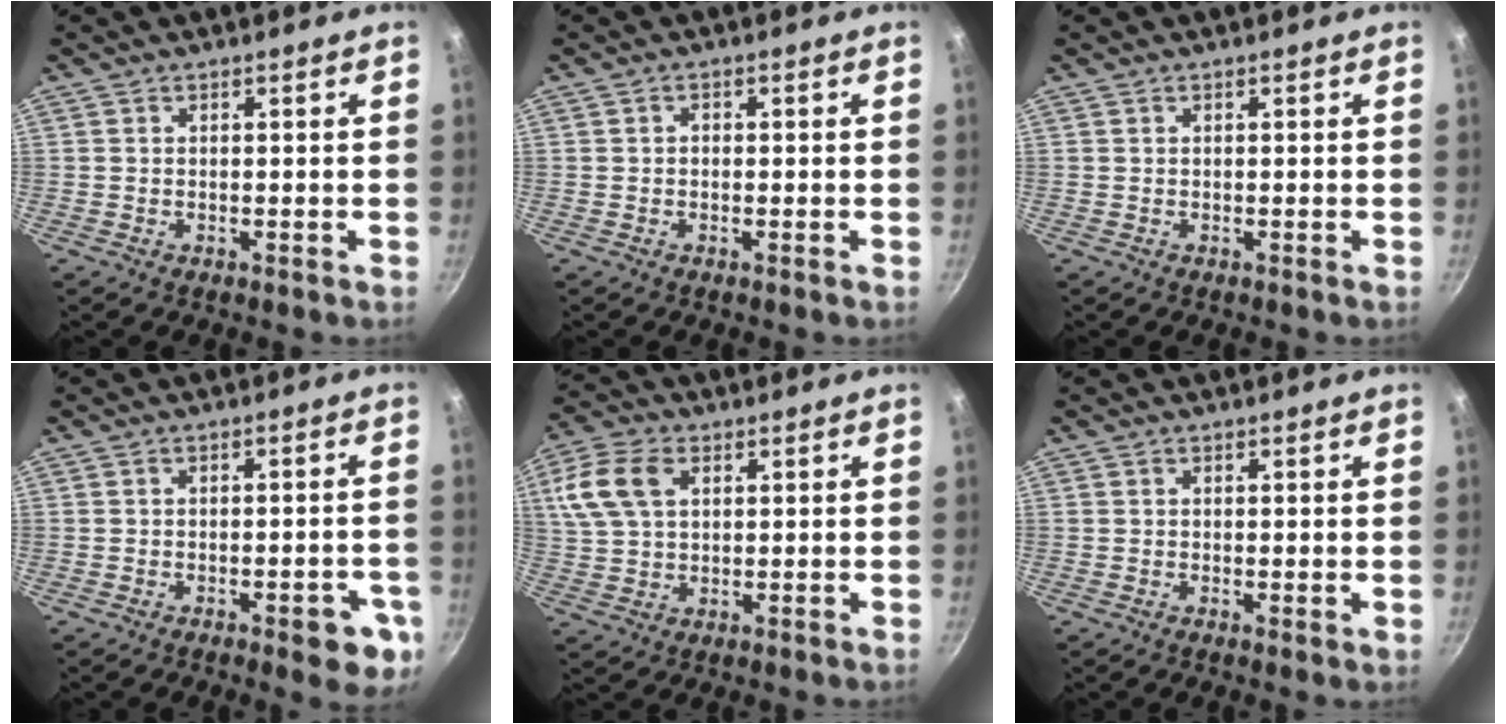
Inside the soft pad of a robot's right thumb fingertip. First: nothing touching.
{"total": 1.0, "force": [-0.1, 0.9, 0.6], "torque": [-0.009, 0.005, -0.003]}
{"total": 0.0}
{"total": 7.8, "force": [-3.1, 3.0, 6.4], "torque": [-0.055, 0.017, -0.033]}
{"total": 11.1, "force": [3.6, 7.3, 7.6], "torque": [-0.150, 0.009, 0.065]}
{"total": 0.7, "force": [0.1, 0.3, 0.6], "torque": [-0.009, -0.004, -0.002]}